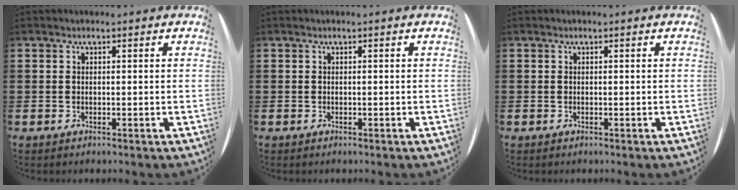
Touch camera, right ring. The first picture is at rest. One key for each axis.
{"total": 0.0}
{"total": 0.0}